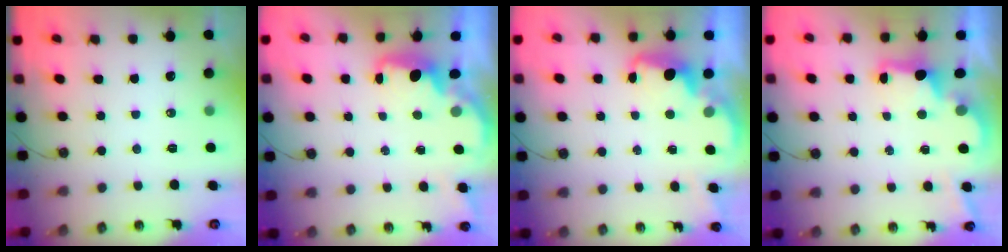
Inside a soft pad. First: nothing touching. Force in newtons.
{"total": 1.5, "press": 1.3, "slide": 0.7}
{"total": 2.3, "press": 2.2, "slide": 0.6}
{"total": 2.6, "press": 2.5, "slide": 0.8}